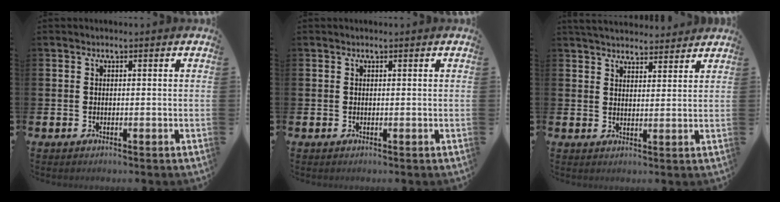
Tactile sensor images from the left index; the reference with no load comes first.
{"total": 0.0}
{"total": 4.3, "force": [4.2, 0.7, 0.1], "torque": [-0.012, -0.020, 0.078]}